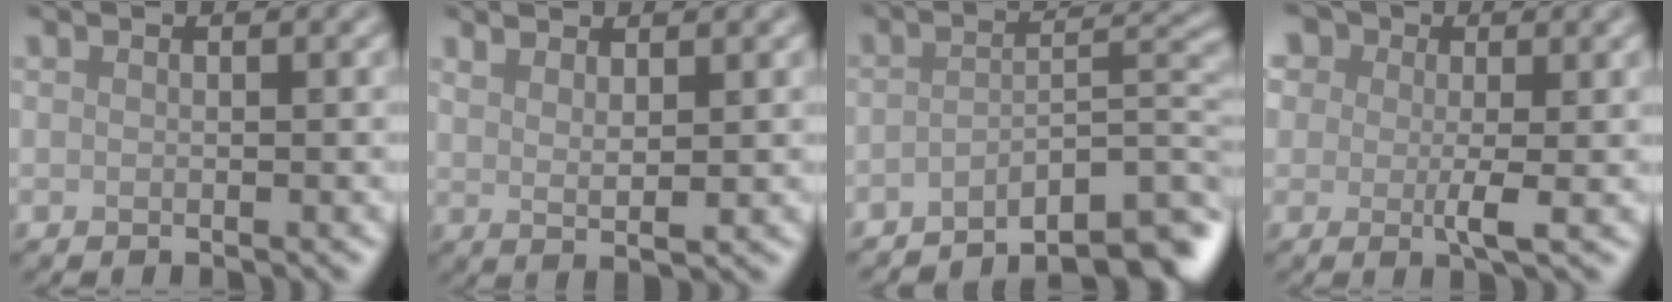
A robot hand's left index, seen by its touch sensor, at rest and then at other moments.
{"total": 2.3, "force": [1.6, 0.5, 1.7], "torque": [-0.026, -0.004, 0.028]}
{"total": 7.0, "force": [-5.0, 1.6, 4.6], "torque": [-0.051, 0.007, -0.081]}
{"total": 5.1, "force": [1.4, 3.3, 3.7], "torque": [-0.062, 0.007, 0.005]}